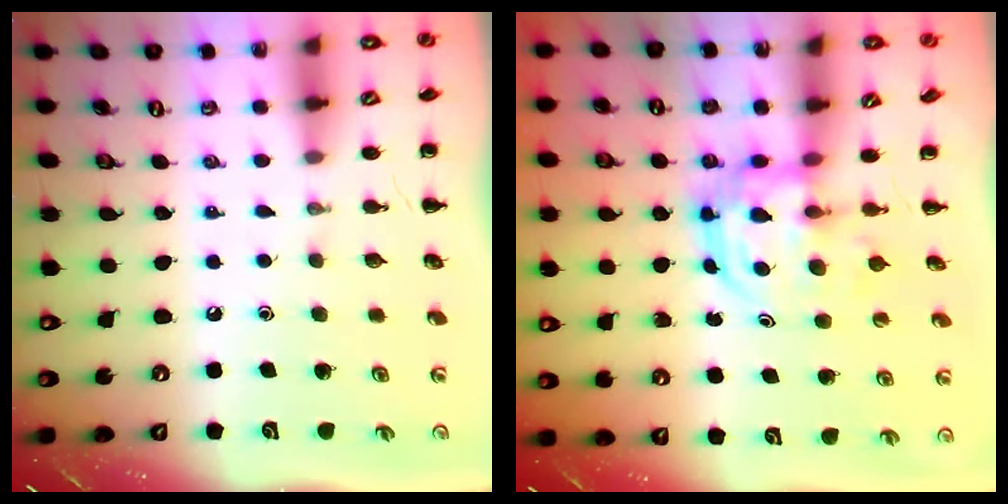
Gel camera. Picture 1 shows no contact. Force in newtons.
{"total": 4.0, "press": 3.9, "slide": 1.0}